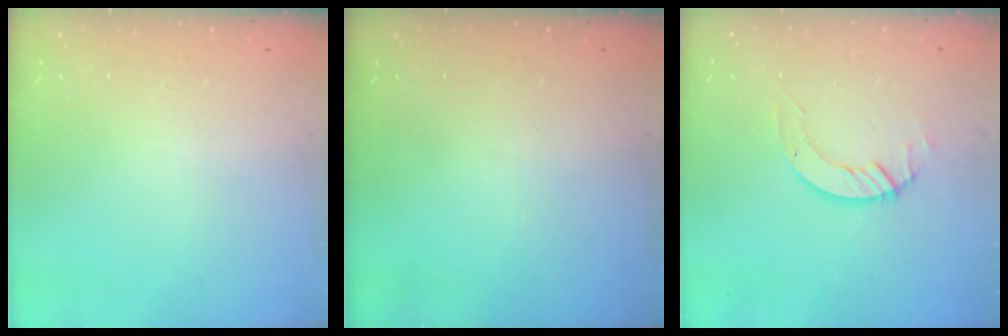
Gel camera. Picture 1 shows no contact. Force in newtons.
{"total": 0.0}
{"total": 4.5, "press": 4.5, "slide": 0.4}